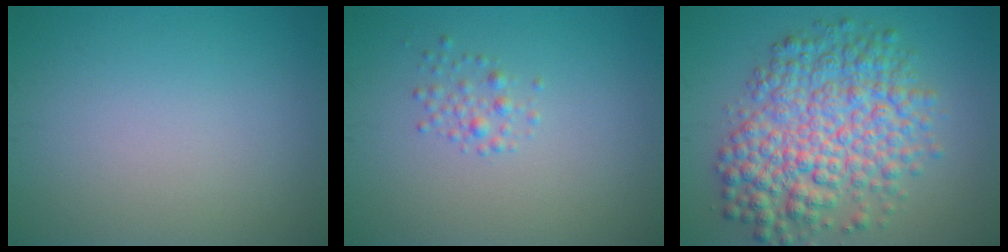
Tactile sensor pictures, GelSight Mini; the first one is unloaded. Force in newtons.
{"total": 1.3, "press": 1.3, "slide": 0.0}
{"total": 8.7, "press": 8.7, "slide": 0.1}